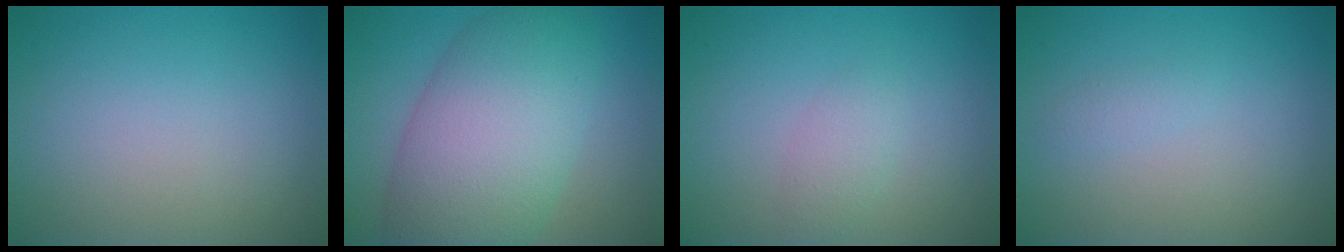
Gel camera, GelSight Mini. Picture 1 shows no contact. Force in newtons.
{"total": 10.4, "press": 10.3, "slide": 0.3}
{"total": 1.6, "press": 1.6, "slide": 0.0}
{"total": 0.8, "press": 0.7, "slide": 0.1}